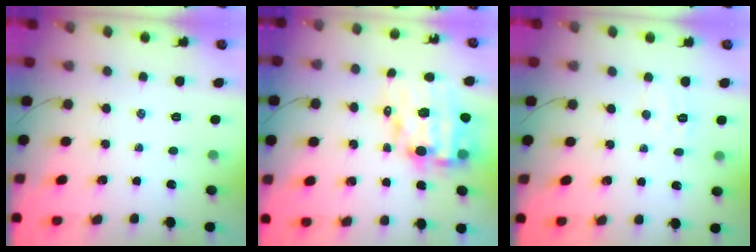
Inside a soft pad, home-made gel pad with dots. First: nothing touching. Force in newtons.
{"total": 13.4, "press": 13.0, "slide": 3.4}
{"total": 4.5, "press": 4.4, "slide": 1.0}